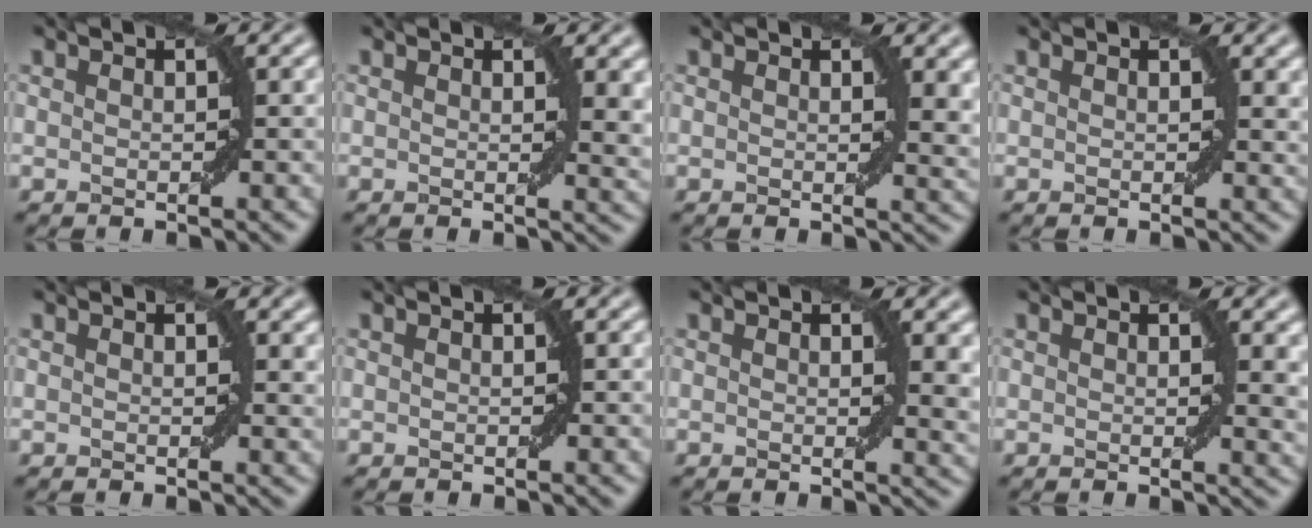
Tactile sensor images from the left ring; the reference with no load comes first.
{"total": 2.9, "force": [1.1, 1.0, 2.5], "torque": [-0.025, -0.004, 0.018]}
{"total": 2.9, "force": [1.1, 1.0, 2.4], "torque": [-0.026, -0.005, 0.019]}
{"total": 1.3, "force": [0.7, 0.5, 1.0], "torque": [-0.005, -0.003, 0.011]}
{"total": 1.0, "force": [0.5, 0.4, 0.7], "torque": [-0.002, -0.003, 0.009]}
{"total": 0.0}
{"total": 2.9, "force": [1.0, 0.9, 2.5], "torque": [-0.024, -0.003, 0.016]}
{"total": 2.5, "force": [0.9, 0.7, 2.2], "torque": [-0.021, -0.003, 0.013]}